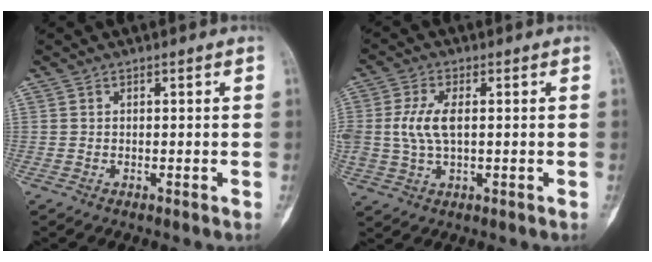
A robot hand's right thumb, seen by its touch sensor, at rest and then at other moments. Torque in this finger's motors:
{"motor_torque": [-0.13, 0.45, 0.90, -0.23, 0.32]}